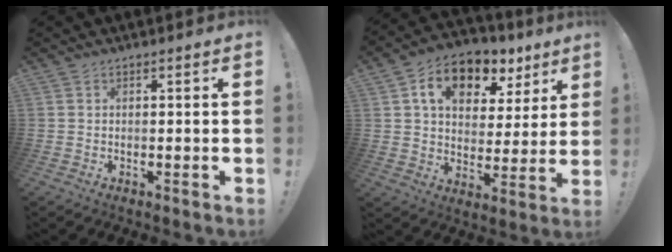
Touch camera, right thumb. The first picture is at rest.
{"total": 13.3, "force": [6.9, 8.5, 7.4], "torque": [-0.119, -0.027, 0.127]}